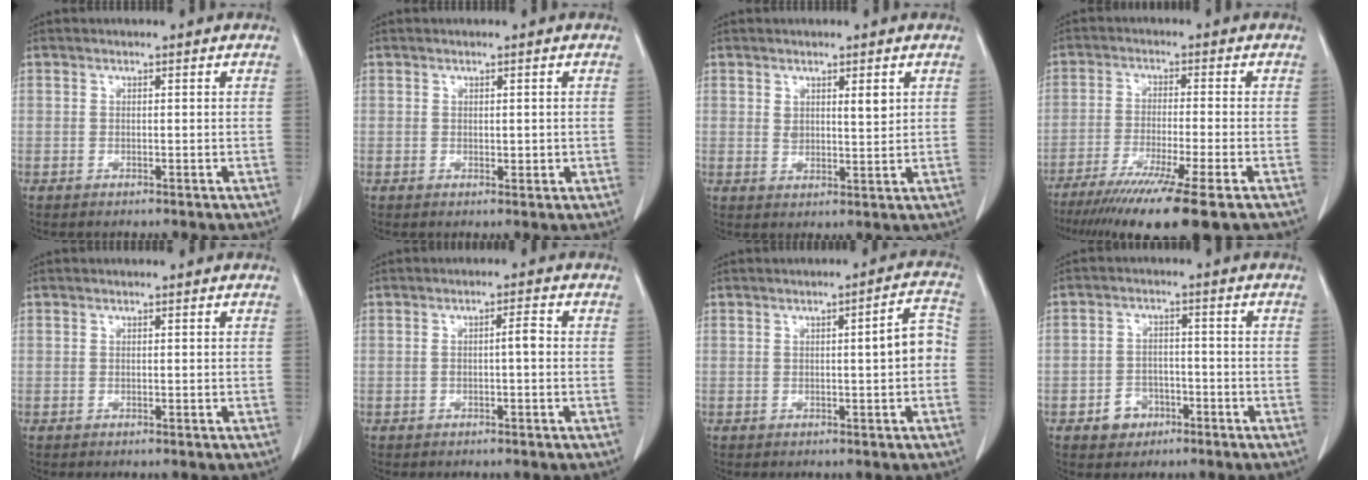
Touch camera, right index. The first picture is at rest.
{"total": 1.3, "force": [0.0, 0.7, 1.1], "torque": [-0.013, -0.003, 0.004]}
{"total": 3.4, "force": [1.6, 1.1, 2.8], "torque": [-0.047, -0.005, 0.029]}
{"total": 14.4, "force": [-10.2, -0.3, 10.1], "torque": [-0.160, -0.046, -0.163]}
{"total": 0.0}
{"total": 2.2, "force": [-0.2, 0.2, 2.2], "torque": [-0.034, 0.004, -0.004]}
{"total": 4.6, "force": [-0.4, 0.6, 4.5], "torque": [-0.058, 0.016, -0.006]}
{"total": 4.3, "force": [-2.2, 3.5, 1.3], "torque": [-0.018, 0.012, -0.031]}